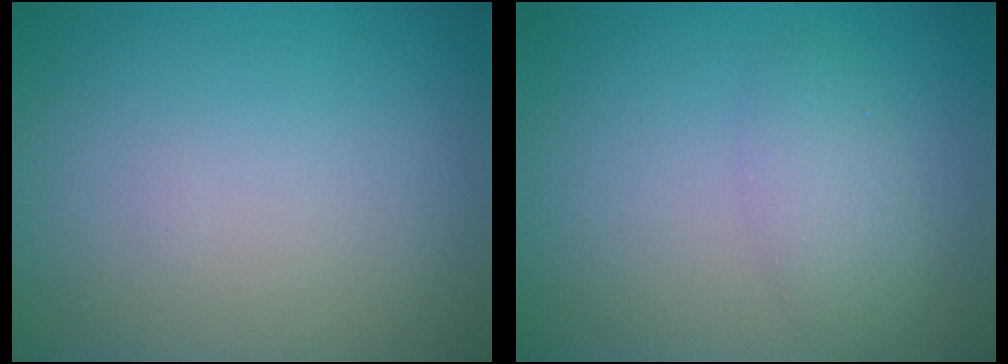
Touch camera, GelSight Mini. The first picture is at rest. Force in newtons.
{"total": 2.2, "press": 2.2, "slide": 0.1}